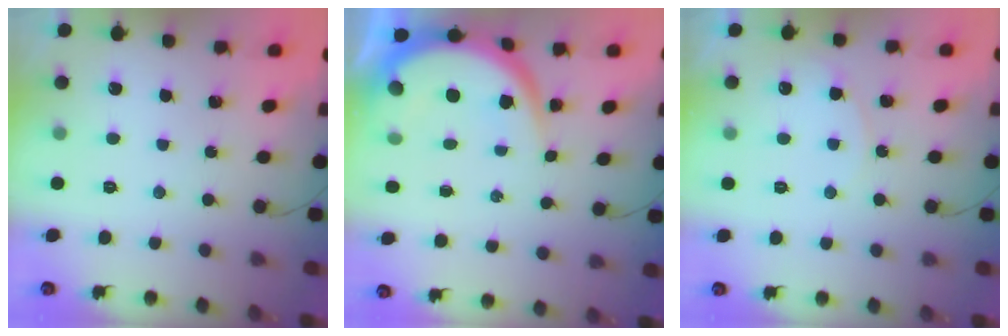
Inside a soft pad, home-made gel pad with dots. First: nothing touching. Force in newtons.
{"total": 8.6, "press": 8.6, "slide": 0.6}
{"total": 3.7, "press": 3.7, "slide": 0.5}